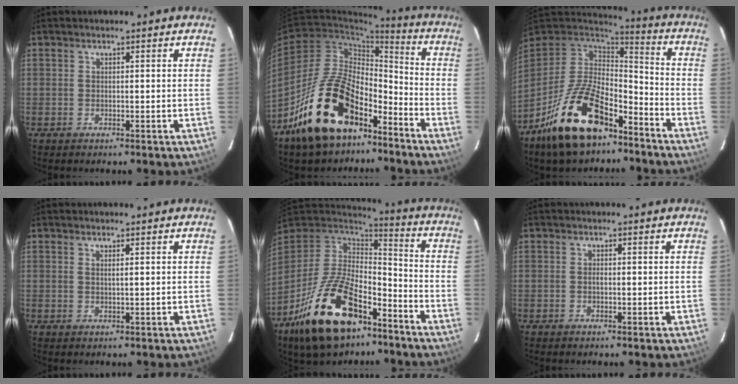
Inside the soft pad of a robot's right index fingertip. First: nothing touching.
{"total": 20.3, "force": [-12.9, 10.1, 12.1], "torque": [-0.222, 0.020, -0.210]}
{"total": 20.4, "force": [-12.7, 9.2, 13.1], "torque": [-0.261, -0.008, -0.218]}
{"total": 0.8, "force": [0.4, -0.2, 0.7], "torque": [-0.013, 0.001, 0.007]}
{"total": 23.6, "force": [-14.0, 11.4, 15.2], "torque": [-0.305, -0.014, -0.233]}
{"total": 0.6, "force": [-0.2, 0.3, 0.5], "torque": [-0.008, 0.002, -0.005]}